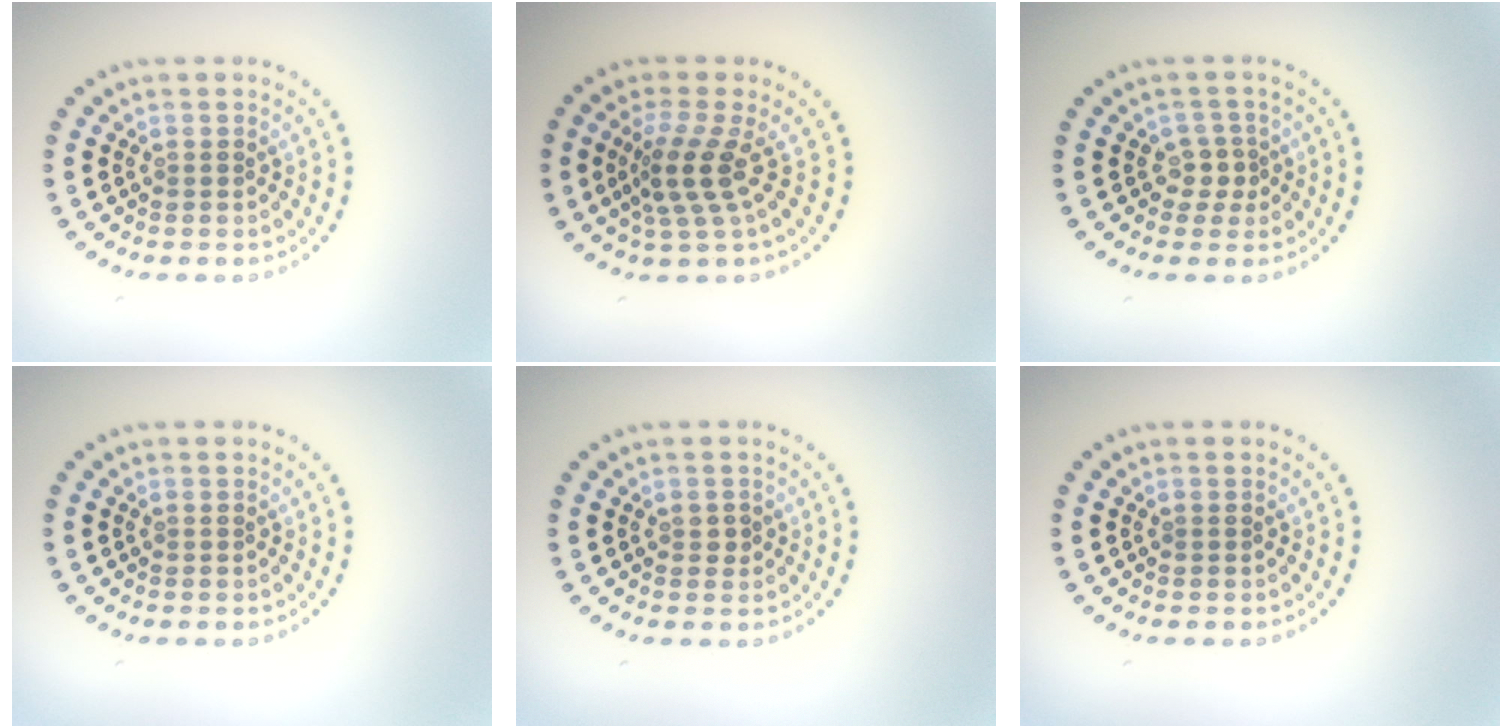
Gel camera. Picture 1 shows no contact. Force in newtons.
{"total": 3.3, "press": 2.3, "slide": 2.4}
{"total": 1.8, "press": 1.4, "slide": 1.1}
{"total": 0.0}
{"total": 1.0, "press": 1.0, "slide": 0.1}
{"total": 0.0}